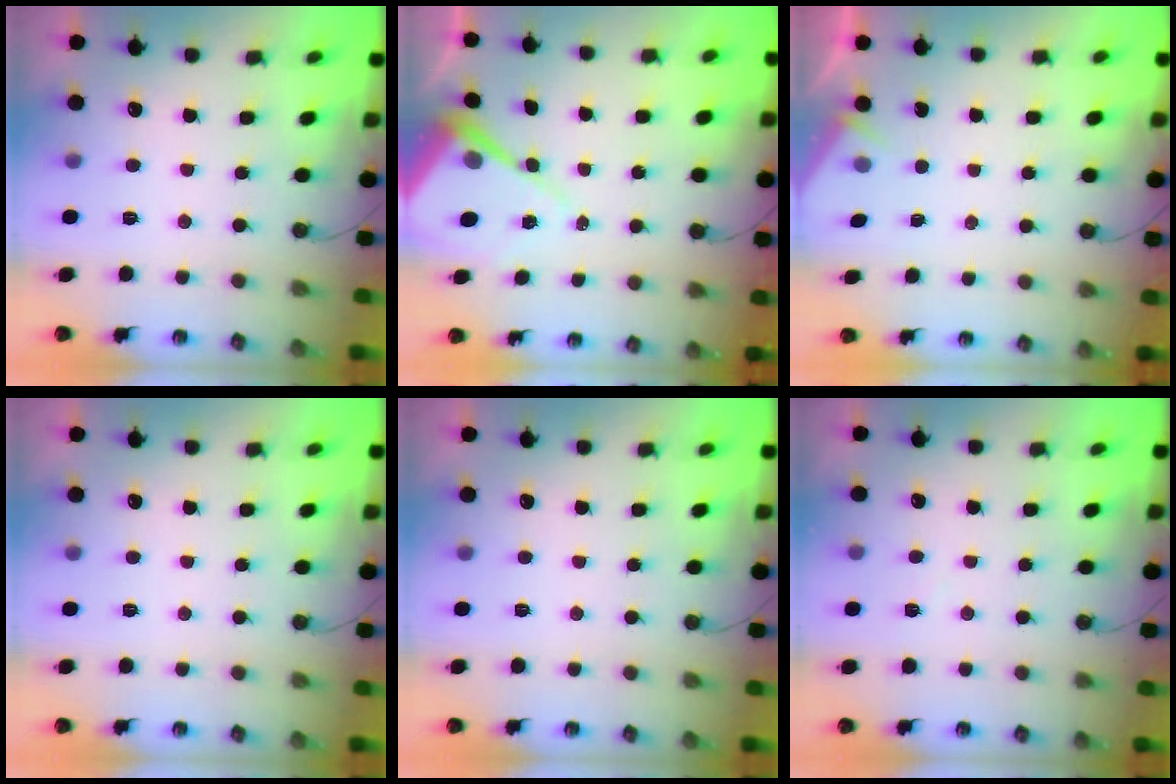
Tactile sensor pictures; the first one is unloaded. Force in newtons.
{"total": 9.5, "press": 9.5, "slide": 1.0}
{"total": 2.9, "press": 2.9, "slide": 0.4}
{"total": 0.0}
{"total": 0.0}
{"total": 4.8, "press": 4.8, "slide": 0.7}